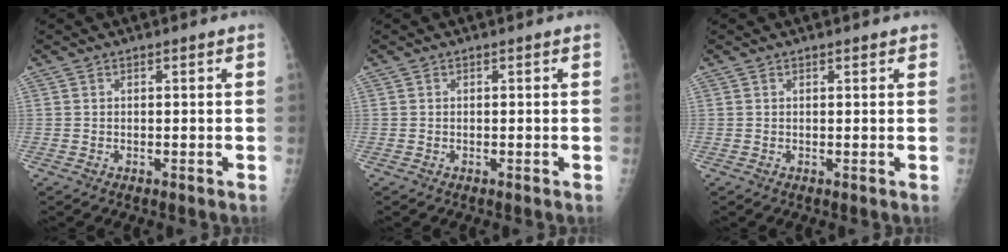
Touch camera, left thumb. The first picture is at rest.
{"total": 0.0}
{"total": 1.0, "force": [0.7, 0.4, 0.6], "torque": [-0.006, -0.002, 0.007]}